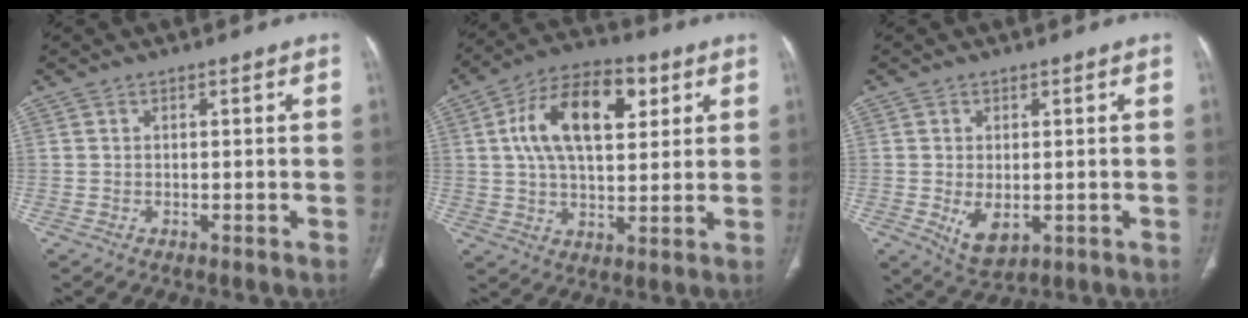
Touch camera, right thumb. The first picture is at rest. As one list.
[{"total": 16.5, "force": [5.0, 8.9, 13.0], "torque": [-0.205, 0.006, 0.080]}, {"total": 5.5, "force": [-1.0, 3.2, 4.4], "torque": [-0.075, -0.011, -0.003]}]